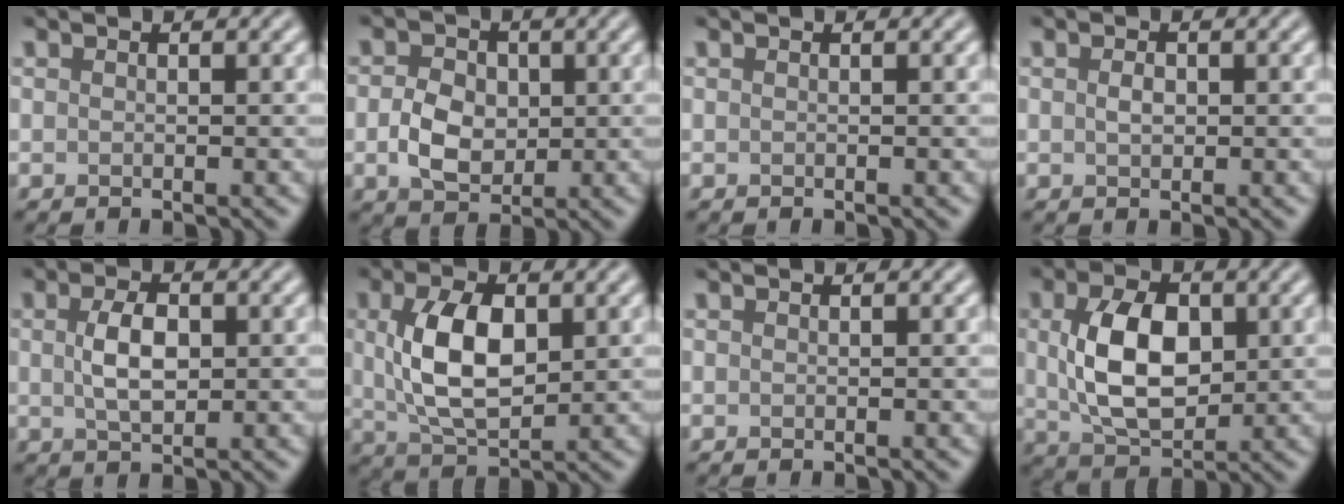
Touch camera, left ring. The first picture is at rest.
{"total": 4.2, "force": [-0.2, 3.1, 2.7], "torque": [-0.053, 0.000, -0.008]}
{"total": 0.0}
{"total": 1.2, "force": [0.1, 0.8, 0.9], "torque": [-0.018, 0.001, 0.002]}
{"total": 3.7, "force": [0.4, 2.0, 3.1], "torque": [-0.069, 0.002, 0.008]}
{"total": 7.1, "force": [1.1, 3.8, 5.9], "torque": [-0.117, 0.003, 0.024]}
{"total": 0.0}
{"total": 7.6, "force": [0.8, 4.7, 5.9], "torque": [-0.117, 0.000, 0.019]}